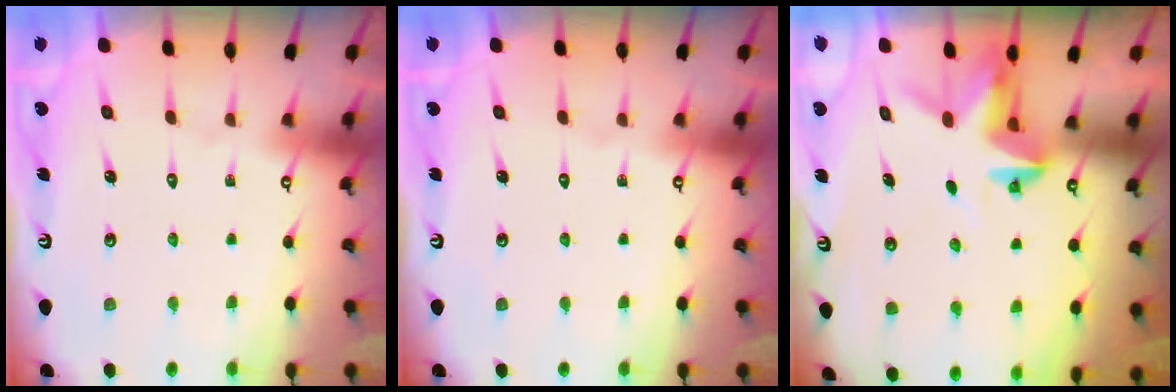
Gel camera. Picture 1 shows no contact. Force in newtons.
{"total": 0.0}
{"total": 3.2, "press": 3.2, "slide": 0.2}